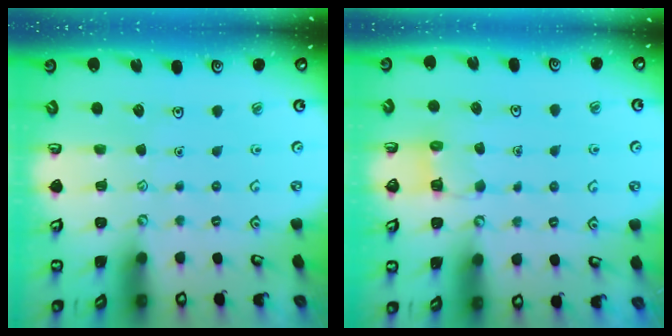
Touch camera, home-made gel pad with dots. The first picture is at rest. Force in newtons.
{"total": 3.7, "press": 3.7, "slide": 0.2}